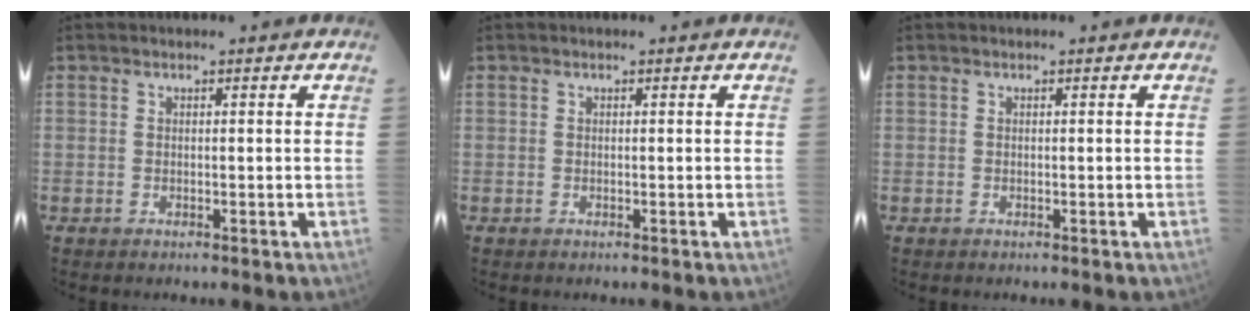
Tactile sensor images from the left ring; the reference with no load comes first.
{"total": 0.0}
{"total": 0.0}